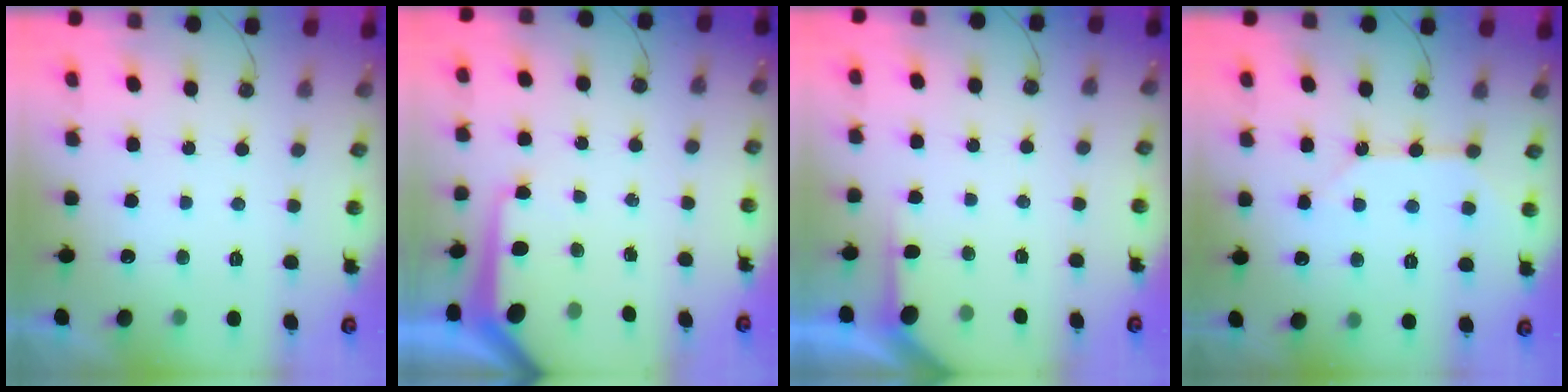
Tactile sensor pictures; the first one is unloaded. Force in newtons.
{"total": 8.8, "press": 8.8, "slide": 0.9}
{"total": 2.6, "press": 2.6, "slide": 0.3}
{"total": 8.1, "press": 8.1, "slide": 0.8}